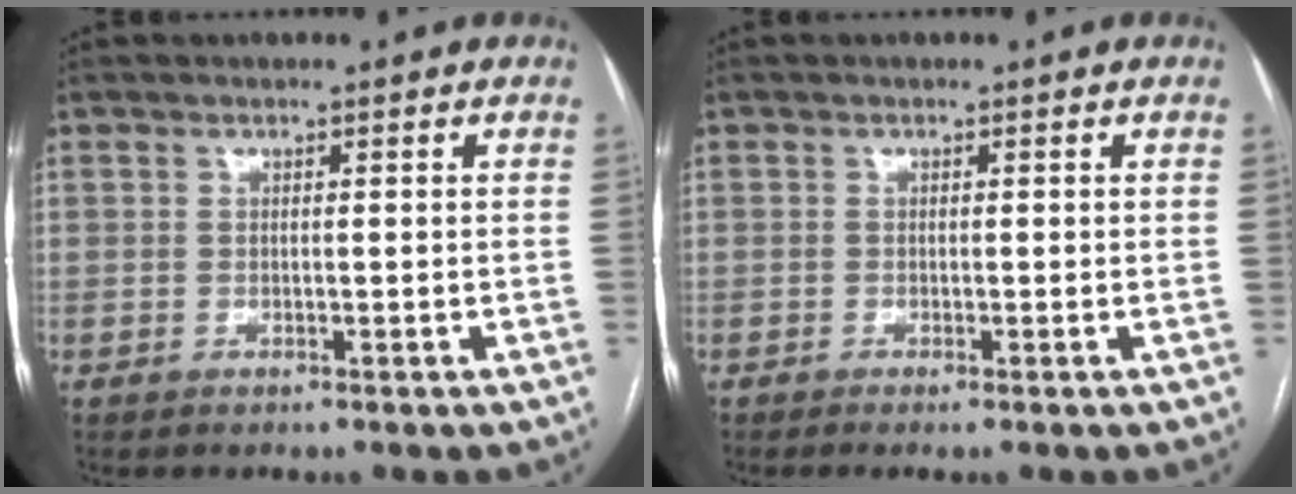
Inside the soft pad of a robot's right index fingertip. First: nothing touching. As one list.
[{"total": 0.7, "force": [-0.4, -0.1, 0.6], "torque": [-0.012, -0.001, -0.008]}]